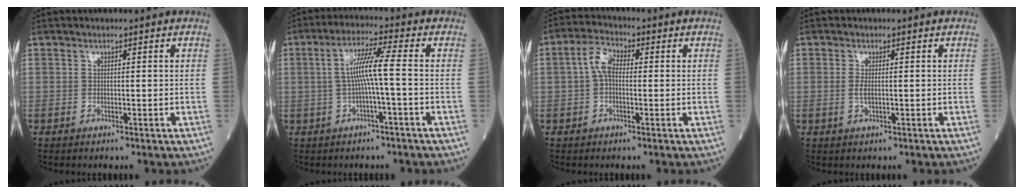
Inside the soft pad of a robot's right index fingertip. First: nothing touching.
{"total": 6.3, "force": [-0.4, -0.6, 6.2], "torque": [-0.120, 0.014, -0.007]}
{"total": 4.5, "force": [0.2, 2.3, 3.9], "torque": [-0.083, 0.019, 0.001]}
{"total": 1.5, "force": [0.0, 0.5, 1.5], "torque": [-0.034, -0.002, 0.000]}